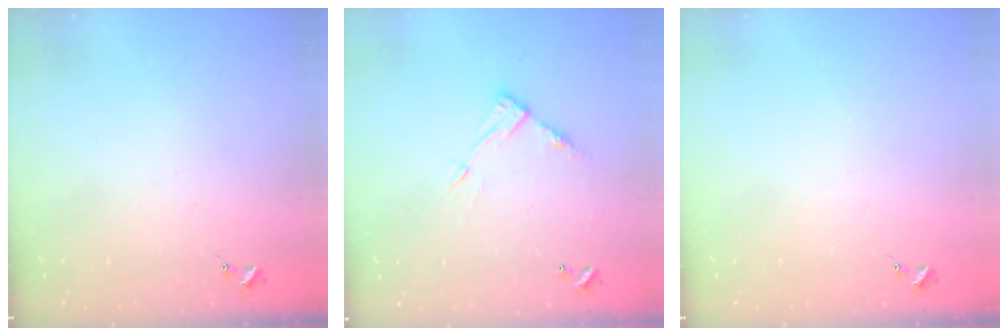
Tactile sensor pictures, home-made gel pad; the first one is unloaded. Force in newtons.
{"total": 10.0, "press": 10.0, "slide": 0.5}
{"total": 0.0}